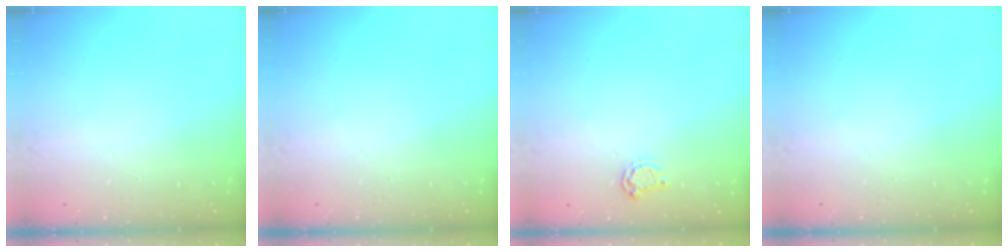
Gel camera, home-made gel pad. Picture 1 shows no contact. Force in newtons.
{"total": 0.0}
{"total": 3.3, "press": 3.2, "slide": 0.4}
{"total": 0.0}